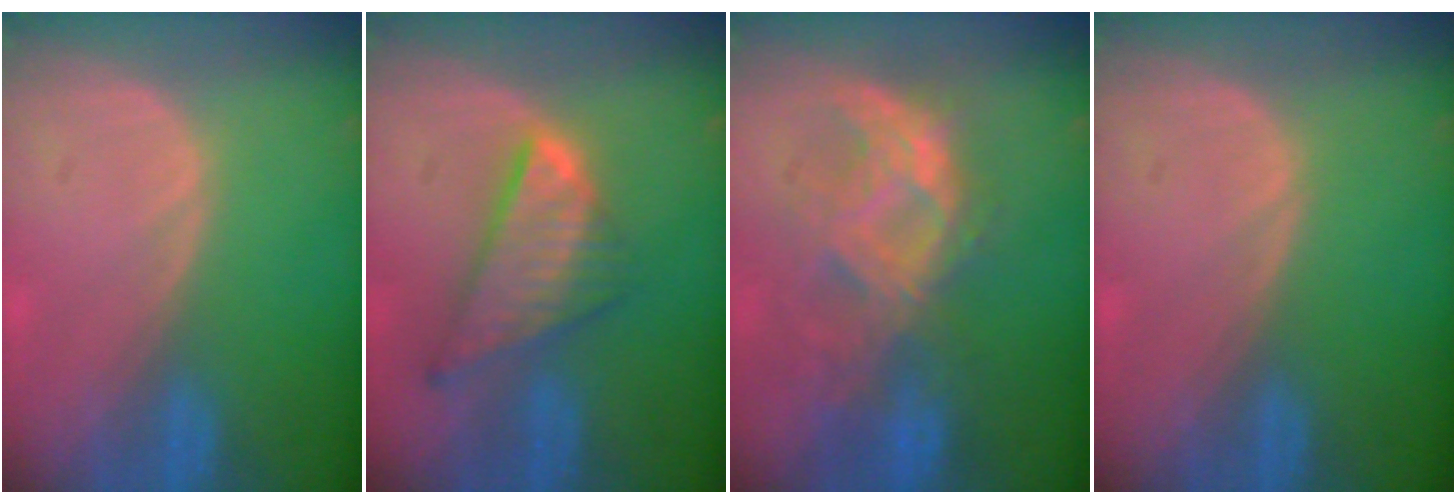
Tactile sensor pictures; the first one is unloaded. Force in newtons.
{"total": 8.7, "press": 7.5, "slide": 4.4}
{"total": 8.8, "press": 8.5, "slide": 2.0}
{"total": 0.0}